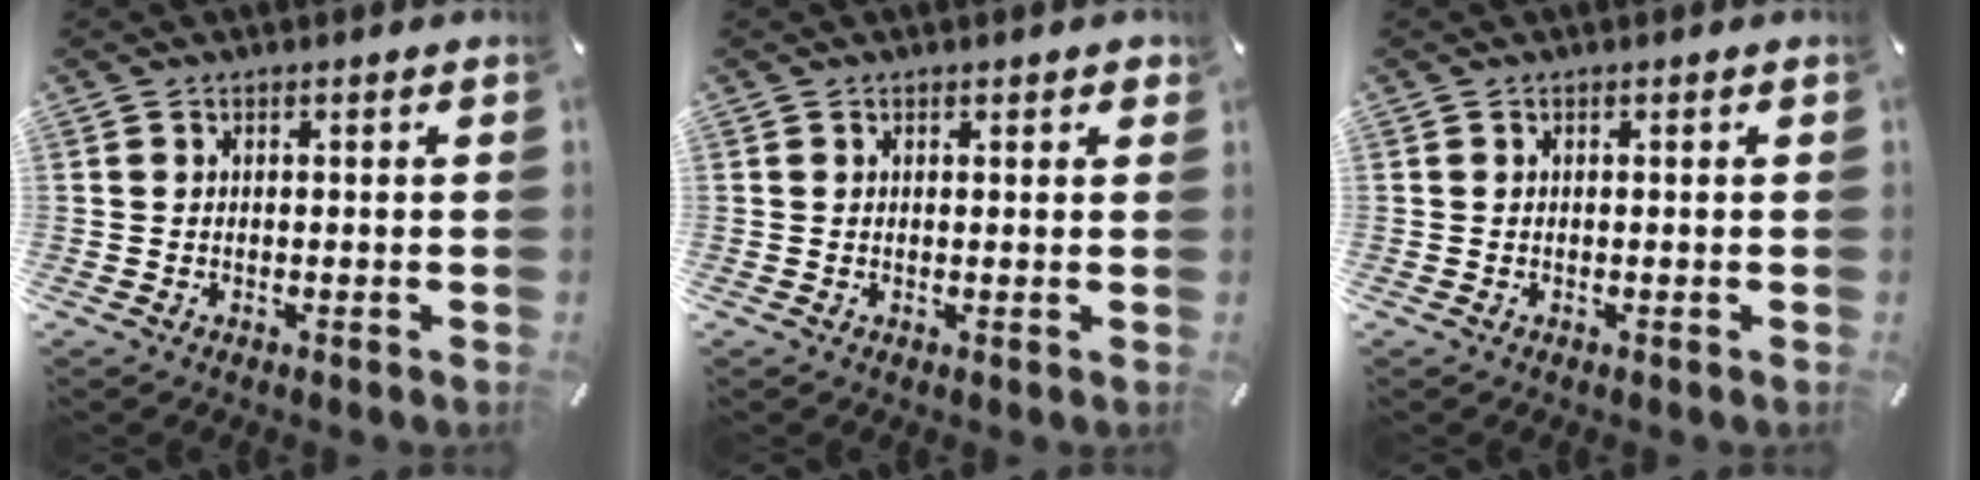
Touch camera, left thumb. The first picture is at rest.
{"total": 0.8, "force": [0.6, 0.5, 0.4], "torque": [0.001, -0.002, 0.009]}
{"total": 0.0}